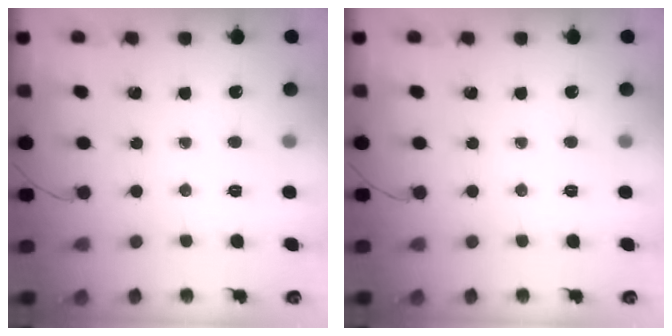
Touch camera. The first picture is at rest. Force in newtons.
{"total": 0.0}